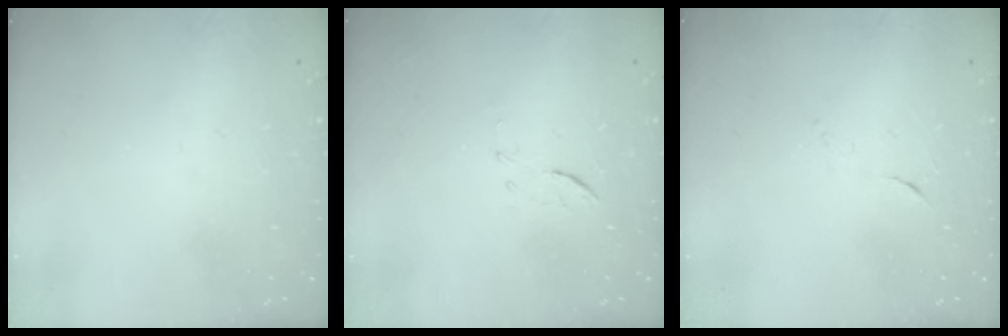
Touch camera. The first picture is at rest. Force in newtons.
{"total": 6.2, "press": 6.0, "slide": 1.8}
{"total": 4.1, "press": 4.0, "slide": 1.1}